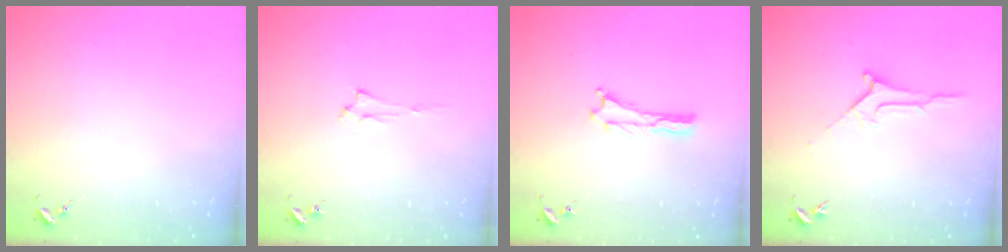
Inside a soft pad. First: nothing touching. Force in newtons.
{"total": 1.5, "press": 1.5, "slide": 0.2}
{"total": 0.0}
{"total": 1.8, "press": 1.7, "slide": 0.2}